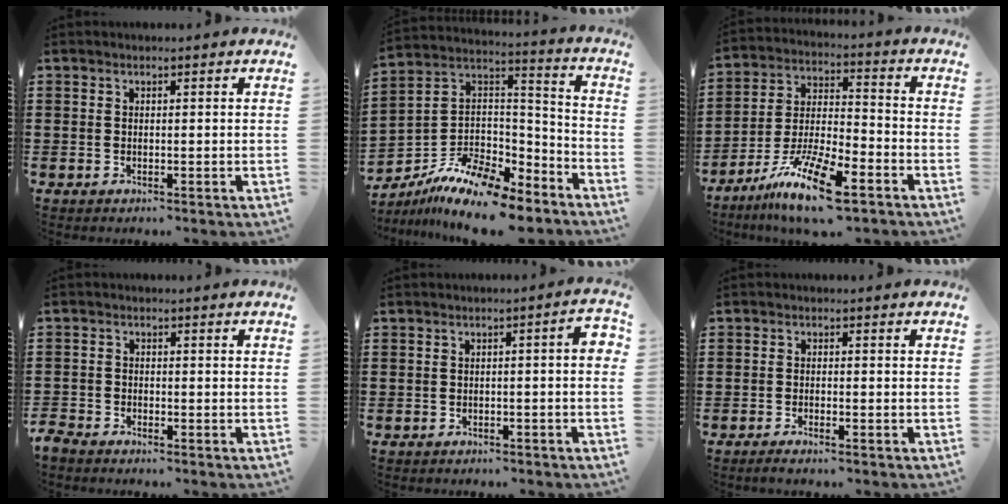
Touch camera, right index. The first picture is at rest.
{"total": 12.0, "force": [-9.4, 4.4, 6.0], "torque": [-0.122, 0.022, -0.181]}
{"total": 12.7, "force": [-8.8, 2.6, 8.9], "torque": [-0.185, 0.015, -0.167]}
{"total": 2.0, "force": [-1.9, 0.4, 0.0], "torque": [-0.013, -0.002, -0.045]}
{"total": 2.1, "force": [-1.4, 0.1, 1.6], "torque": [-0.028, 0.000, -0.028]}
{"total": 1.2, "force": [-1.0, -0.1, 0.6], "torque": [-0.010, -0.003, -0.019]}